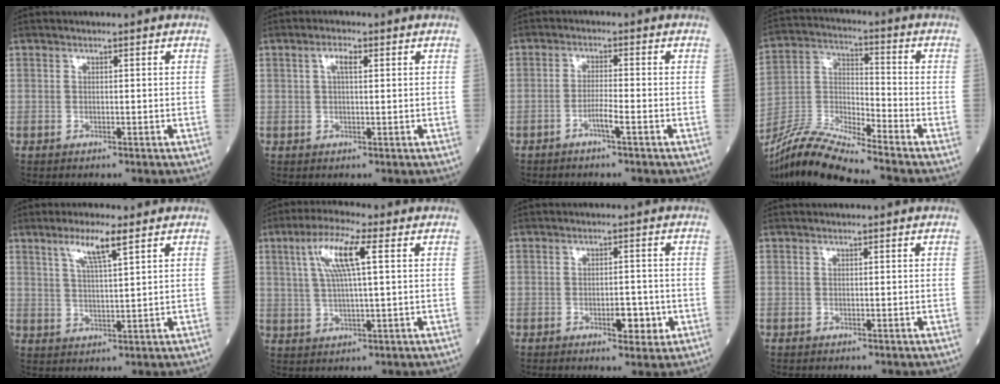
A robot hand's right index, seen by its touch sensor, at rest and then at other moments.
{"total": 2.2, "force": [0.8, 0.3, 2.0], "torque": [-0.043, 0.007, 0.016]}
{"total": 2.5, "force": [-1.4, -0.4, 2.0], "torque": [-0.039, -0.001, -0.028]}
{"total": 13.4, "force": [-12.2, -1.1, 5.3], "torque": [-0.110, 0.000, -0.234]}
{"total": 5.8, "force": [3.5, 0.2, 4.6], "torque": [-0.090, 0.001, 0.068]}
{"total": 8.5, "force": [2.8, 0.7, 8.0], "torque": [-0.162, 0.014, 0.056]}
{"total": 3.8, "force": [-1.3, 1.4, 3.3], "torque": [-0.047, 0.003, -0.011]}
{"total": 0.0}